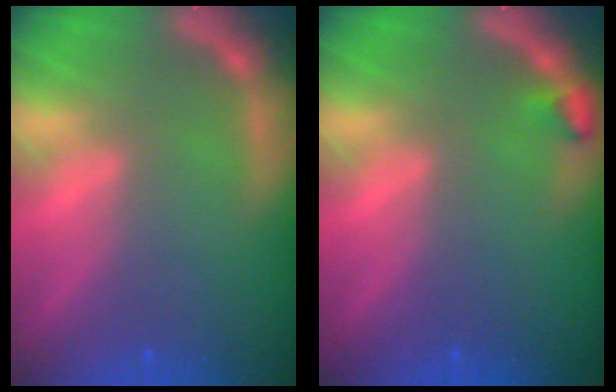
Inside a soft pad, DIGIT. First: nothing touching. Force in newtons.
{"total": 0.9}